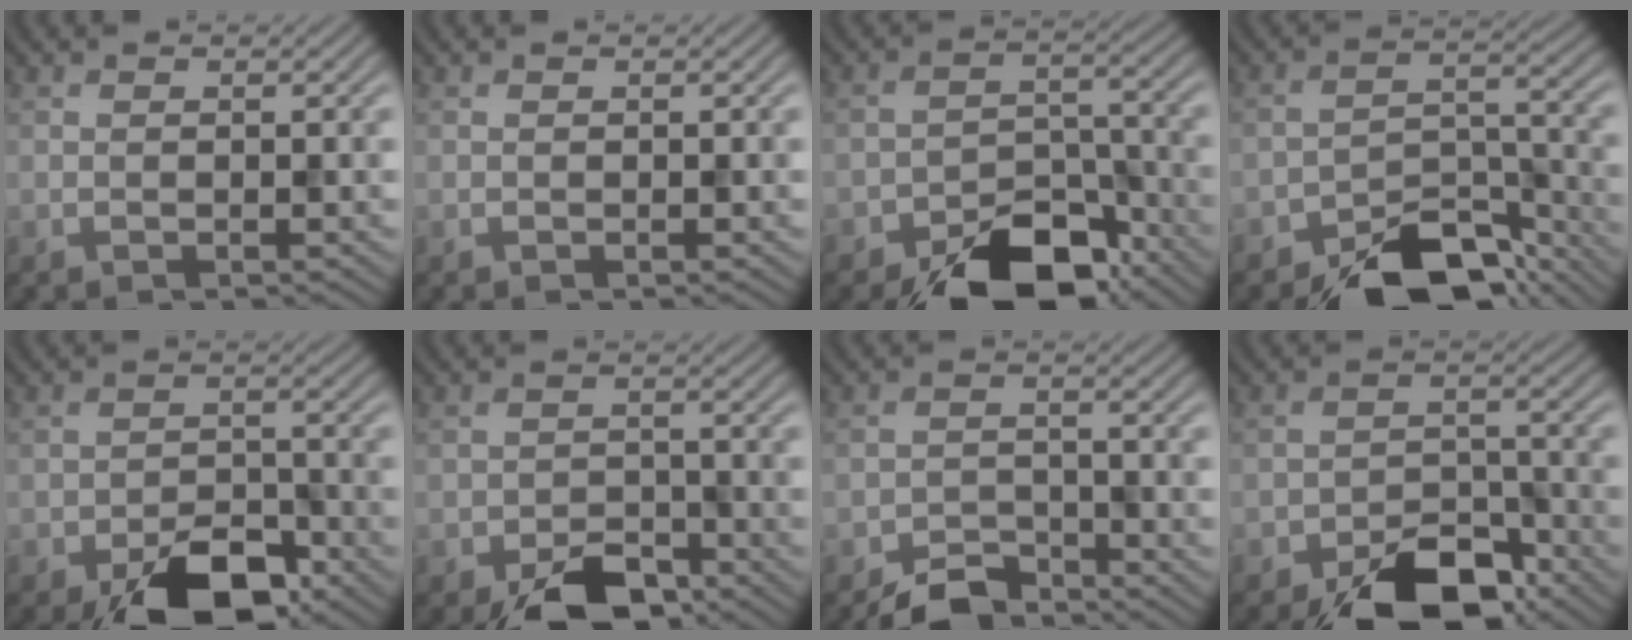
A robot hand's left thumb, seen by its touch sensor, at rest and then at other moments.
{"total": 0.0}
{"total": 10.2, "force": [-7.6, 4.7, 4.8], "torque": [-0.060, -0.006, -0.132]}
{"total": 9.8, "force": [-8.0, 3.9, 4.2], "torque": [-0.047, 0.000, -0.140]}
{"total": 8.0, "force": [-5.6, 3.5, 4.5], "torque": [-0.061, -0.003, -0.092]}
{"total": 5.5, "force": [-4.3, 2.5, 2.5], "torque": [-0.033, -0.001, -0.074]}
{"total": 3.9, "force": [-3.7, 1.2, 0.6], "torque": [-0.005, -0.001, -0.071]}
{"total": 8.8, "force": [-6.6, 3.8, 4.4], "torque": [-0.054, -0.006, -0.115]}